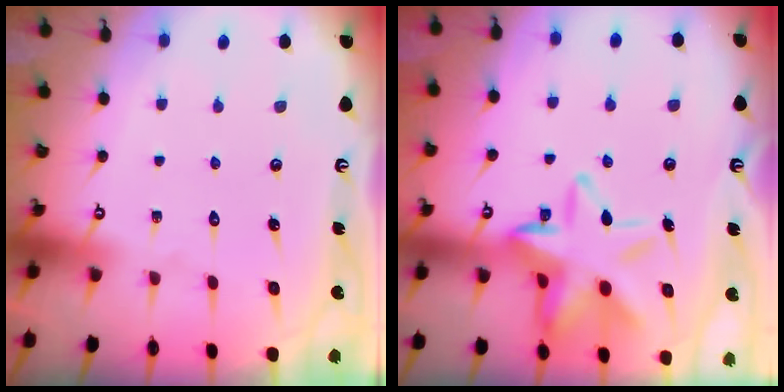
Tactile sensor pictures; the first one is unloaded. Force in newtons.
{"total": 15.7, "press": 15.6, "slide": 1.5}